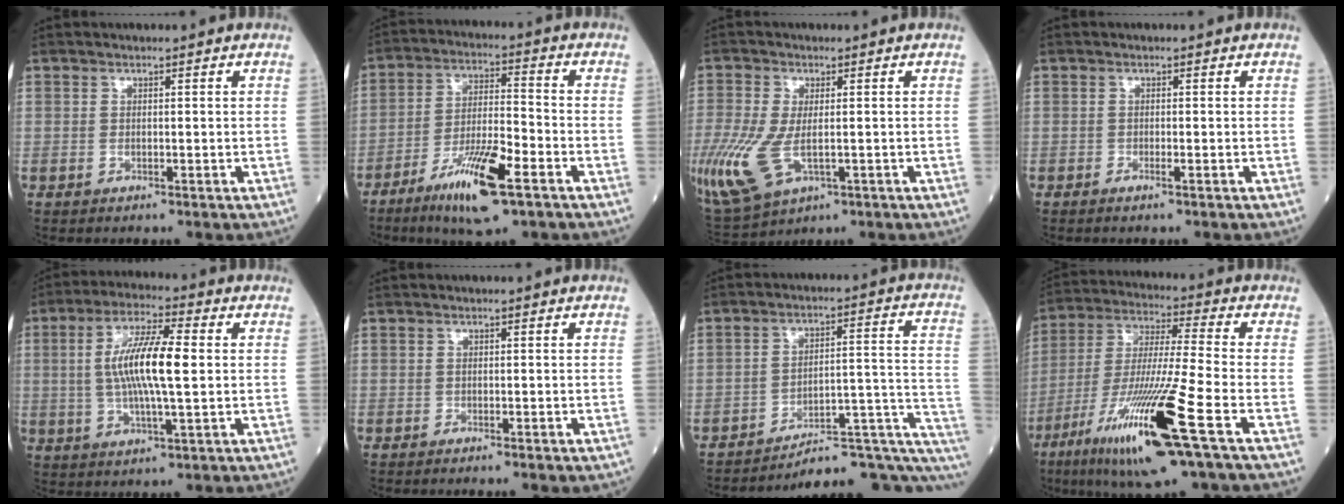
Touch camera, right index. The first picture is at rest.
{"total": 12.4, "force": [-6.8, 1.8, 10.2], "torque": [-0.190, -0.019, -0.119]}
{"total": 16.5, "force": [-4.7, 8.9, 13.0], "torque": [-0.343, -0.035, -0.069]}
{"total": 0.9, "force": [-0.4, 0.0, 0.8], "torque": [-0.014, -0.001, -0.008]}
{"total": 11.4, "force": [0.8, 1.7, 11.3], "torque": [-0.219, 0.007, 0.014]}
{"total": 1.5, "force": [-1.2, 0.1, 0.9], "torque": [-0.010, -0.003, -0.014]}
{"total": 15.8, "force": [-13.2, 2.7, 8.4], "torque": [-0.050, 0.065, -0.170]}
{"total": 19.2, "force": [-8.8, -0.1, 17.1], "torque": [-0.352, -0.042, -0.163]}